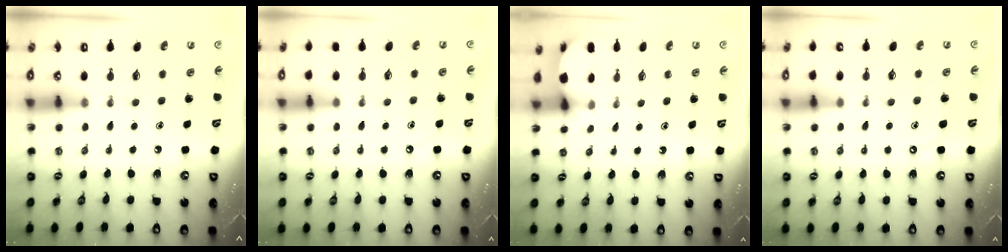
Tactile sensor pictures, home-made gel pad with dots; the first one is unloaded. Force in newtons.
{"total": 3.4, "press": 3.3, "slide": 0.4}
{"total": 2.4, "press": 2.4, "slide": 0.3}
{"total": 4.1, "press": 4.0, "slide": 0.6}